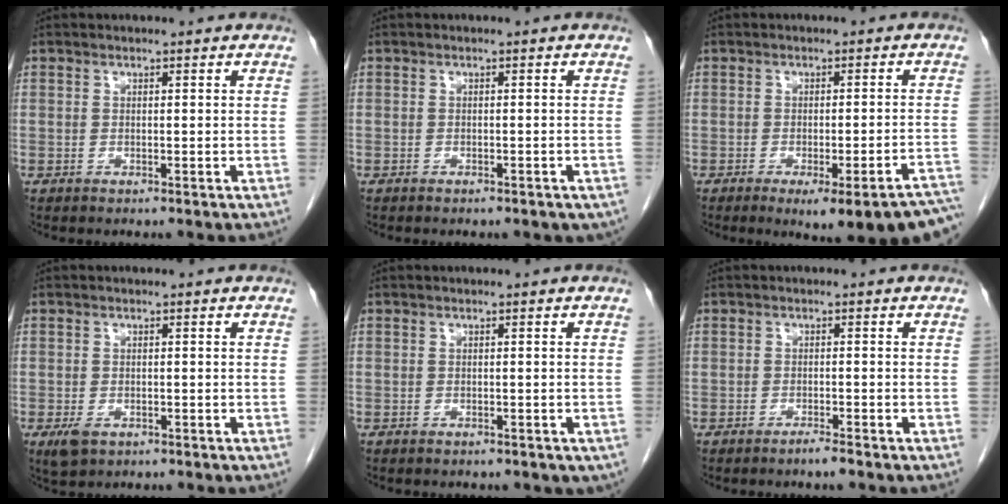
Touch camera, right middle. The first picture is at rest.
{"total": 3.2, "force": [-2.6, 1.2, 1.5], "torque": [-0.018, -0.004, -0.026]}
{"total": 15.8, "force": [-13.1, 1.2, 8.8], "torque": [-0.035, -0.005, -0.153]}
{"total": 2.5, "force": [-1.2, 1.4, 1.6], "torque": [-0.036, -0.004, -0.013]}
{"total": 2.6, "force": [-2.0, 1.3, 1.0], "torque": [-0.015, -0.003, -0.018]}
{"total": 1.5, "force": [-1.3, -0.1, 0.8], "torque": [-0.018, -0.002, -0.022]}